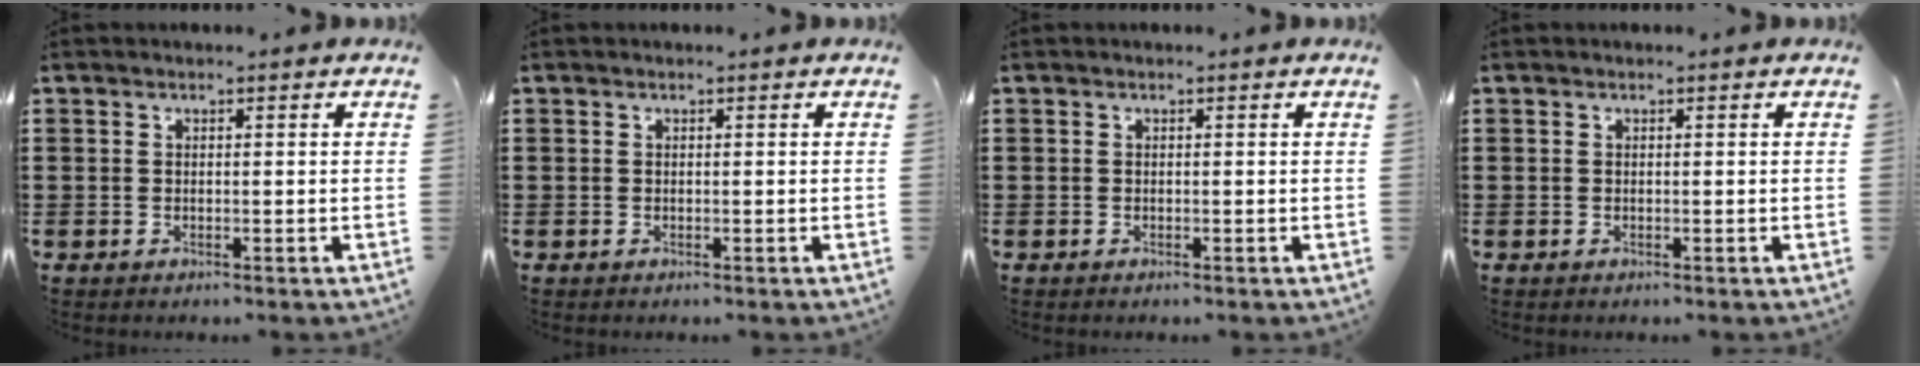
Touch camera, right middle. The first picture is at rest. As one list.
[{"total": 0.0}, {"total": 0.0}, {"total": 0.0}]